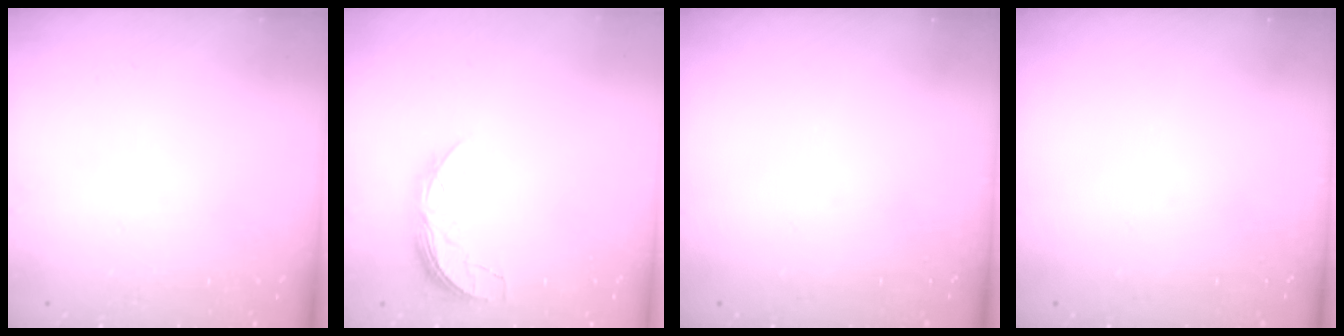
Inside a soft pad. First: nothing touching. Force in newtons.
{"total": 6.9, "press": 6.9, "slide": 0.5}
{"total": 0.0}
{"total": 0.0}